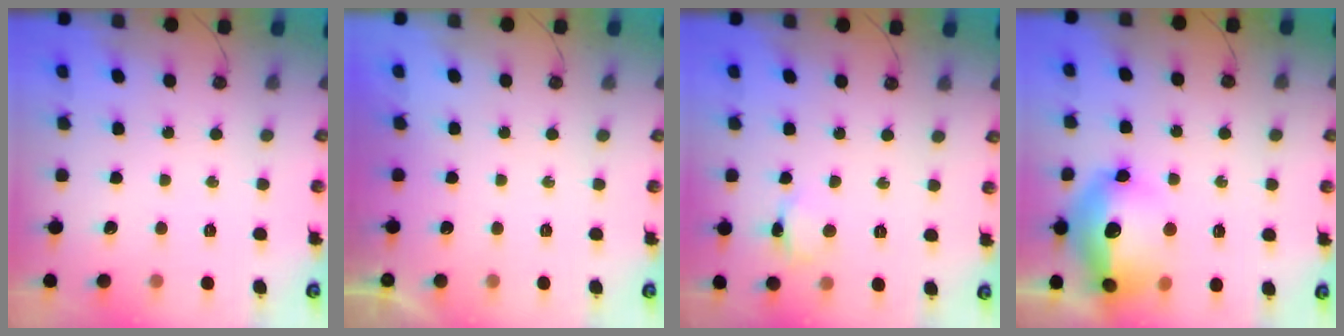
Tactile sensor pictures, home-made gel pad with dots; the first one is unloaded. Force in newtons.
{"total": 0.0}
{"total": 3.5, "press": 3.4, "slide": 0.3}
{"total": 20.6, "press": 20.6, "slide": 1.5}